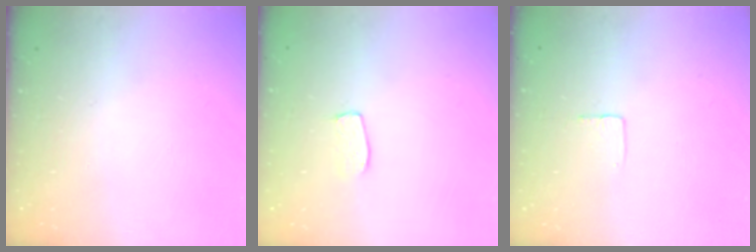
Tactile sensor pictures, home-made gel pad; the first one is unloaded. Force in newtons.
{"total": 4.5, "press": 4.5, "slide": 0.2}
{"total": 2.7, "press": 2.7, "slide": 0.1}